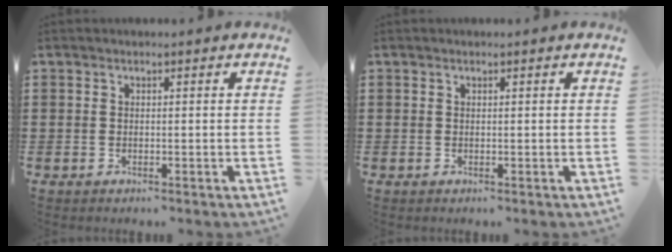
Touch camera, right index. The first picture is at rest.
{"total": 0.0}